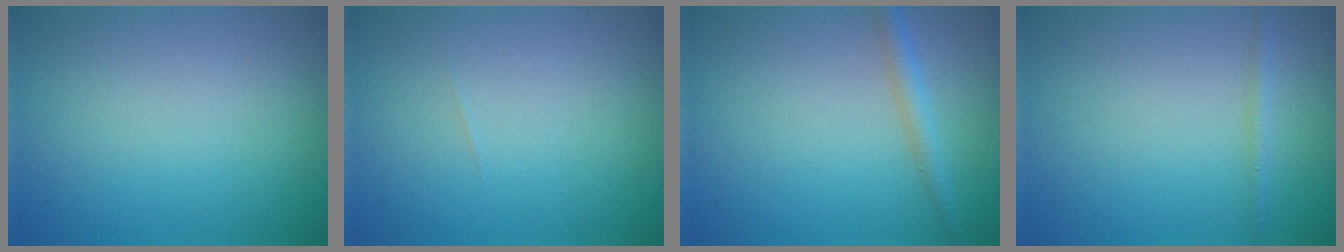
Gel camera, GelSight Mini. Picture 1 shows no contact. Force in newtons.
{"total": 0.0}
{"total": 1.7, "press": 1.7, "slide": 0.1}
{"total": 0.9, "press": 0.9, "slide": 0.1}